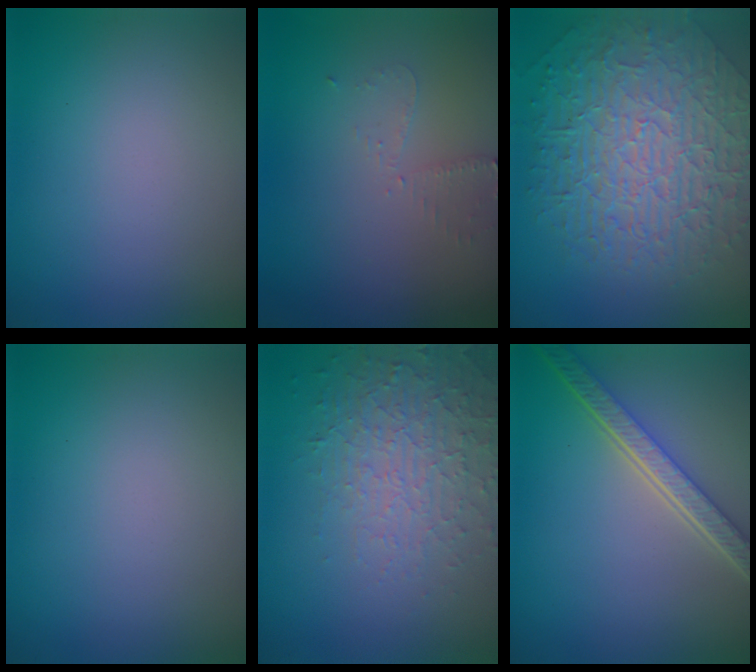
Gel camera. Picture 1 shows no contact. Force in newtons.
{"total": 1.6, "press": 1.5, "slide": 0.2}
{"total": 10.0, "press": 6.6, "slide": 7.5}
{"total": 0.0}
{"total": 5.1, "press": 3.4, "slide": 3.7}
{"total": 5.3, "press": 3.9, "slide": 3.5}